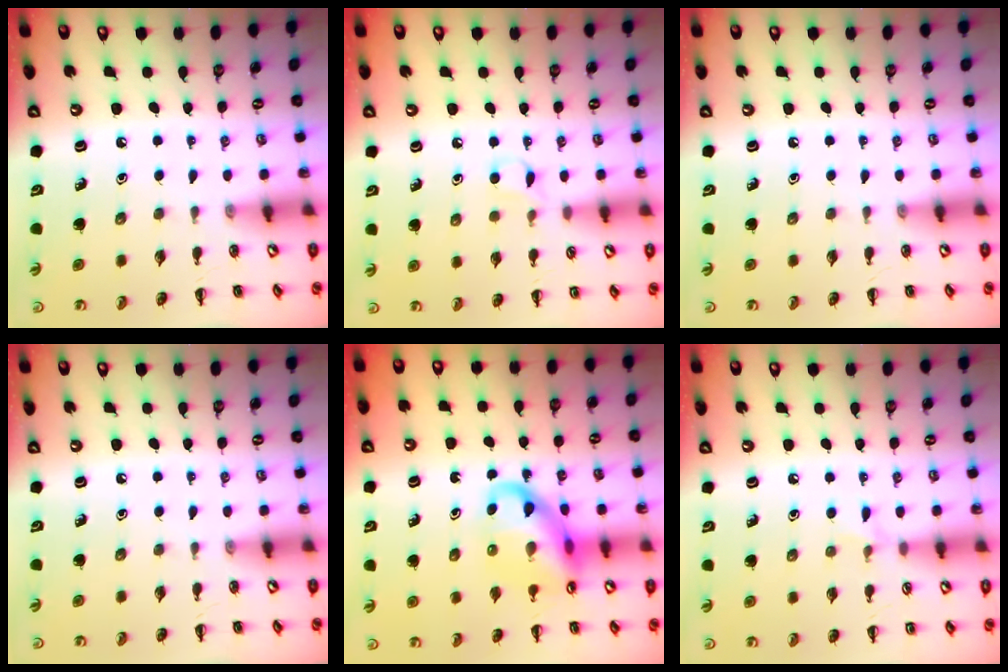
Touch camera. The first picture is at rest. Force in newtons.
{"total": 3.8, "press": 3.7, "slide": 1.0}
{"total": 0.0}
{"total": 0.0}
{"total": 14.7, "press": 14.5, "slide": 2.3}
{"total": 4.8, "press": 4.5, "slide": 1.7}